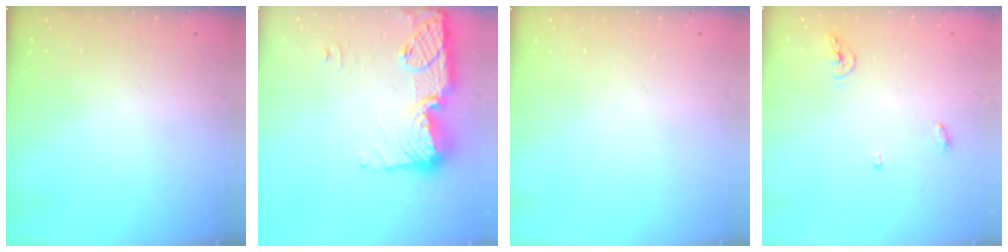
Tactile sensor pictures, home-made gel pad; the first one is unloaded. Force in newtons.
{"total": 16.5, "press": 16.5, "slide": 1.1}
{"total": 0.0}
{"total": 5.6, "press": 5.6, "slide": 0.2}